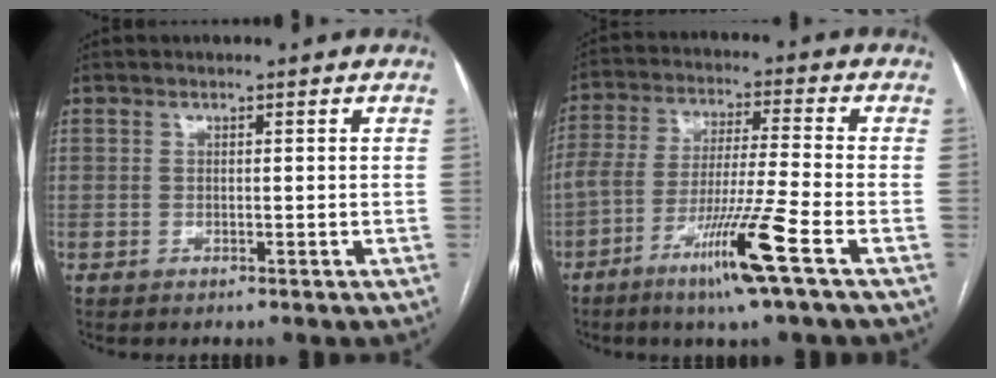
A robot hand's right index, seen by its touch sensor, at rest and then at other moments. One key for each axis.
{"total": 12.2, "fx": -6.4, "fy": -1.1, "fz": 10.3, "tx": -0.203, "ty": -0.017, "tz": -0.119}